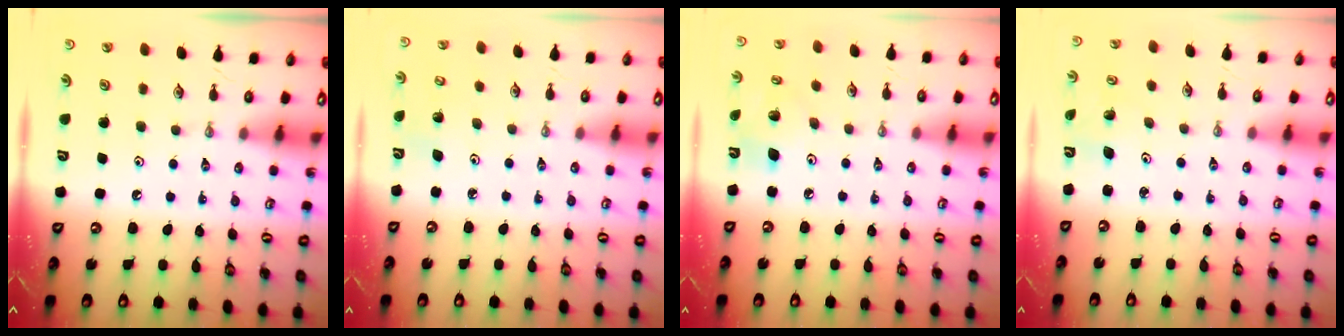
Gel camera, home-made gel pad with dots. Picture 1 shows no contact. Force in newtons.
{"total": 2.8, "press": 2.7, "slide": 1.0}
{"total": 7.8, "press": 7.6, "slide": 1.9}
{"total": 1.3, "press": 1.3, "slide": 0.1}